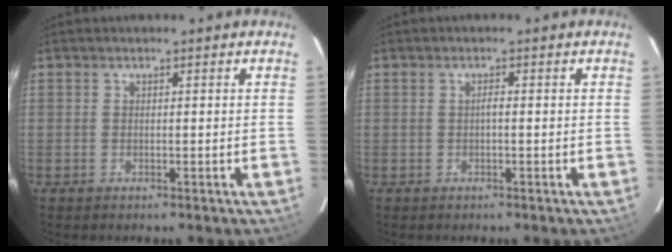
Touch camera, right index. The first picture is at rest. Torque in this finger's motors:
{"motor_torque": [0.30, -0.11, 0.14, 0.03]}